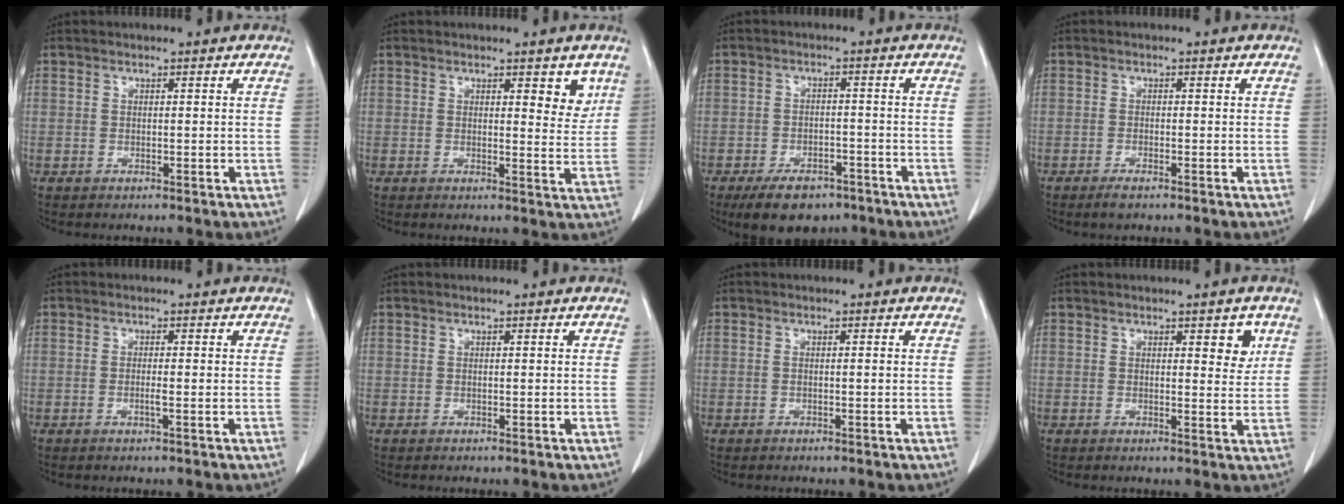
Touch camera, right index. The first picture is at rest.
{"total": 3.8, "force": [2.1, 1.4, 2.8], "torque": [-0.027, -0.013, 0.023]}
{"total": 7.7, "force": [-5.5, 4.0, 3.7], "torque": [-0.061, 0.000, -0.083]}
{"total": 1.8, "force": [-1.3, 0.3, 1.2], "torque": [-0.024, -0.003, -0.022]}
{"total": 1.4, "force": [-0.4, -0.1, 1.3], "torque": [-0.027, -0.002, -0.008]}
{"total": 0.0}
{"total": 0.7, "force": [0.0, 0.1, 0.7], "torque": [-0.016, 0.002, 0.002]}
{"total": 3.4, "force": [1.6, 1.3, 2.8], "torque": [-0.028, -0.007, 0.017]}